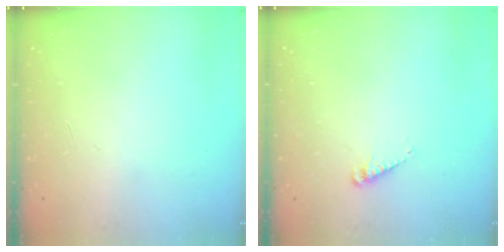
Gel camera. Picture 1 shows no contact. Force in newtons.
{"total": 2.7, "press": 2.7, "slide": 0.3}